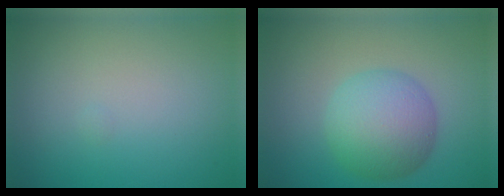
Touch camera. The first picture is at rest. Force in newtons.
{"total": 6.2, "press": 6.2, "slide": 0.0}